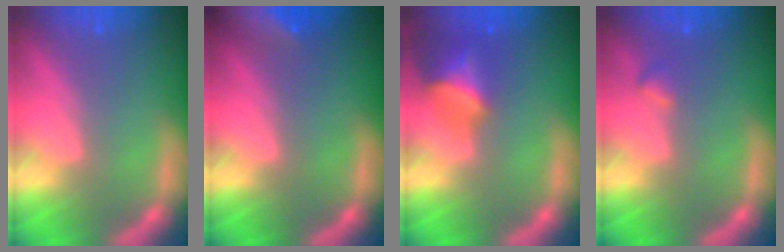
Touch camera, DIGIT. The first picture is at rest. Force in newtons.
{"total": 9.4}
{"total": 4.9}
{"total": 0.9}